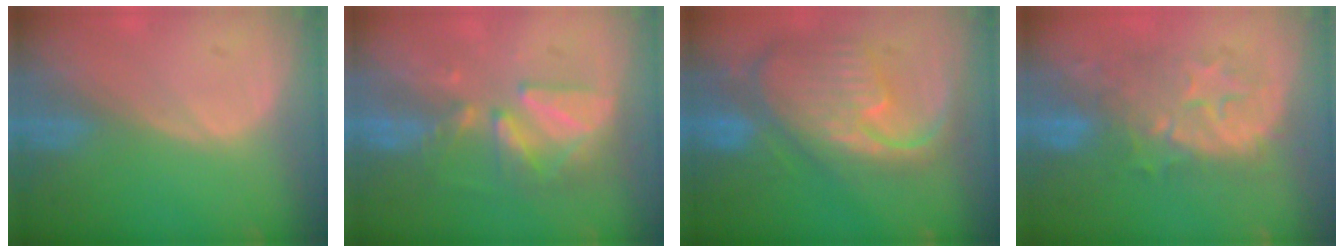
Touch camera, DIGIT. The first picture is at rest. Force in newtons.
{"total": 8.9, "press": 7.8, "slide": 4.2}
{"total": 12.3, "press": 10.6, "slide": 6.2}
{"total": 8.7, "press": 8.7, "slide": 0.4}